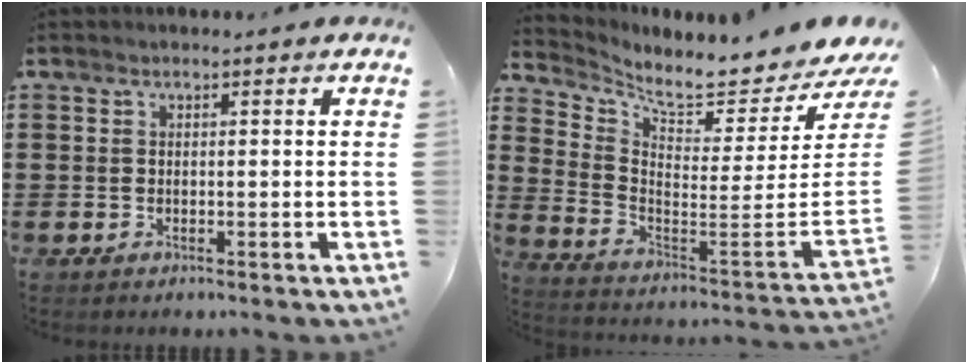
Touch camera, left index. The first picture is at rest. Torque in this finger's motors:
{"motor_torque": [0.00, -2.14, 0.26, 0.04]}